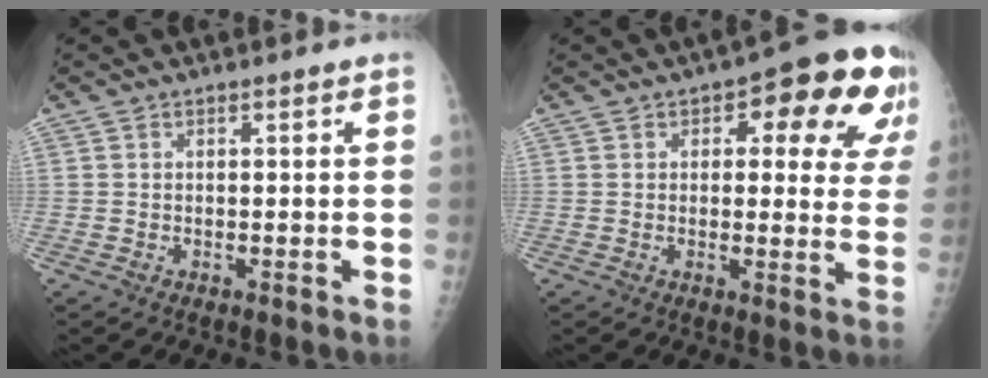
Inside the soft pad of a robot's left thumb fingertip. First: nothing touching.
{"total": 15.6, "force": [6.8, 6.9, 12.2], "torque": [-0.096, -0.007, 0.073]}